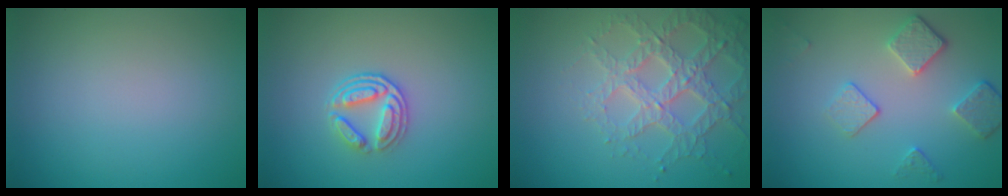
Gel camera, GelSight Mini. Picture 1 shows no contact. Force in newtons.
{"total": 3.1, "press": 2.6, "slide": 1.7}
{"total": 4.0, "press": 3.8, "slide": 1.0}
{"total": 3.7, "press": 2.9, "slide": 2.3}